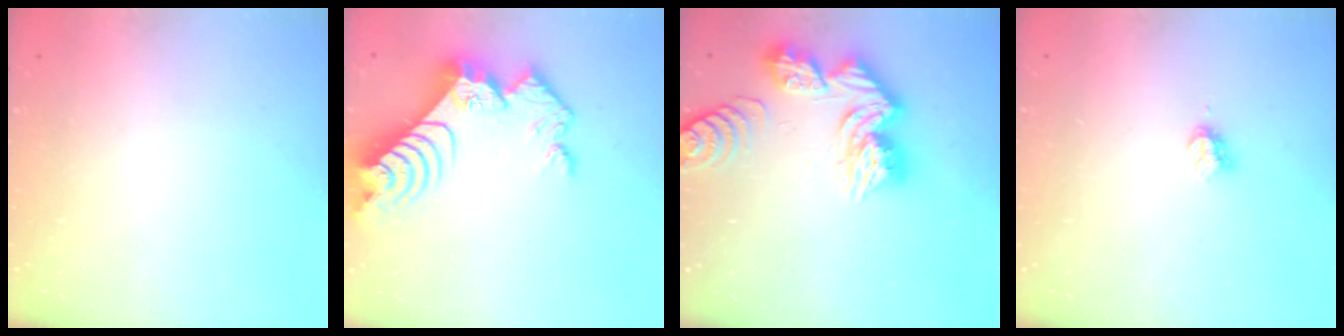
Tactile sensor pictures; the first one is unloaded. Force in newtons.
{"total": 11.9, "press": 11.9, "slide": 1.1}
{"total": 14.3, "press": 14.3, "slide": 1.5}
{"total": 3.6, "press": 3.5, "slide": 0.6}